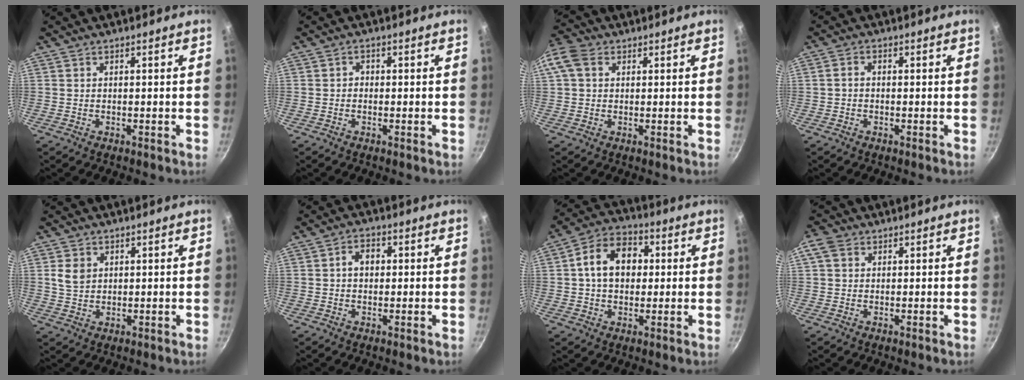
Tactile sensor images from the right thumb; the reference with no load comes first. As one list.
[{"total": 1.1, "force": [-0.3, 0.9, 0.5], "torque": [-0.007, 0.005, -0.007]}, {"total": 7.6, "force": [2.2, 5.7, 4.6], "torque": [-0.096, 0.019, 0.029]}, {"total": 1.6, "force": [-0.4, 1.2, 1.0], "torque": [-0.020, 0.011, -0.010]}, {"total": 4.2, "force": [1.2, 3.3, 2.3], "torque": [-0.034, -0.001, 0.026]}, {"total": 4.0, "force": [0.5, 3.0, 2.6], "torque": [-0.025, 0.009, 0.002]}, {"total": 11.7, "force": [1.5, 8.6, 7.8], "torque": [-0.097, 0.022, 0.009]}, {"total": 3.5, "force": [1.2, 2.8, 1.8], "torque": [-0.032, 0.004, 0.016]}]